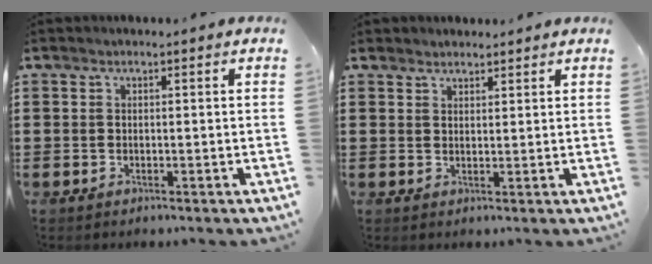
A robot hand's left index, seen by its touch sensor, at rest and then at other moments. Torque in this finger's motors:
{"motor_torque": [0.82, 0.70, -0.01, 0.01]}